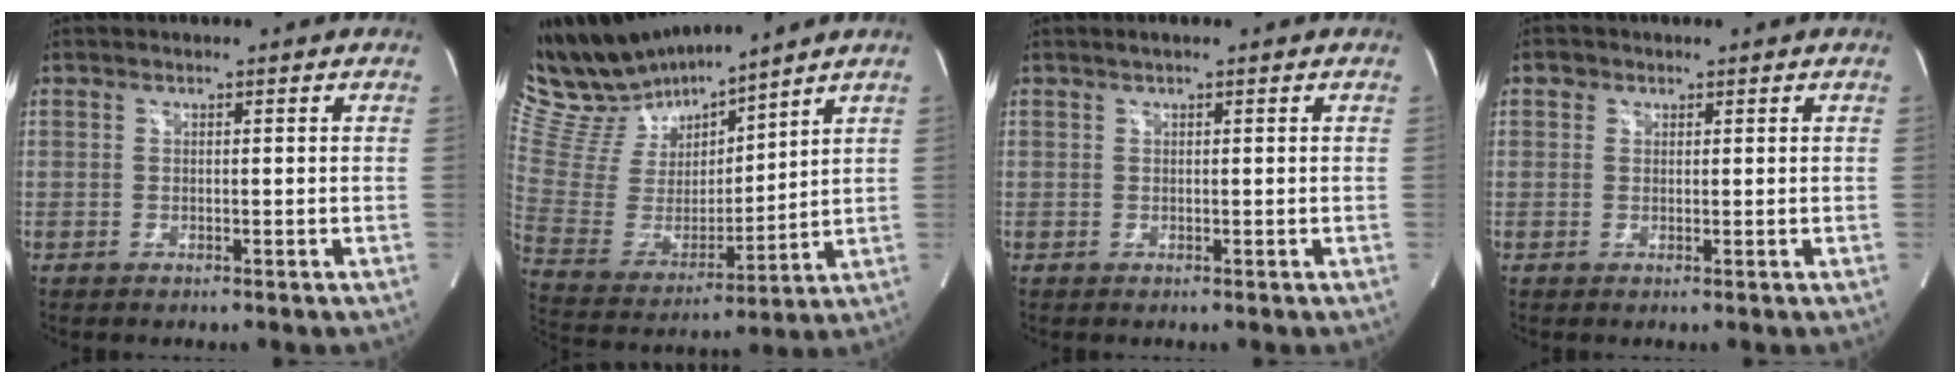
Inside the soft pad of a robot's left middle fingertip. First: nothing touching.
{"total": 15.5, "force": [14.4, 3.2, 4.5], "torque": [-0.105, 0.001, 0.290]}
{"total": 0.8, "force": [0.5, 0.1, 0.6], "torque": [-0.015, 0.007, 0.010]}
{"total": 1.2, "force": [0.6, 1.0, 0.1], "torque": [0.006, 0.003, 0.005]}